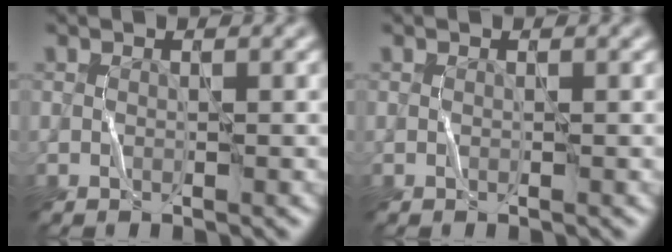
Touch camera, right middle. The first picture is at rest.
{"total": 0.0}